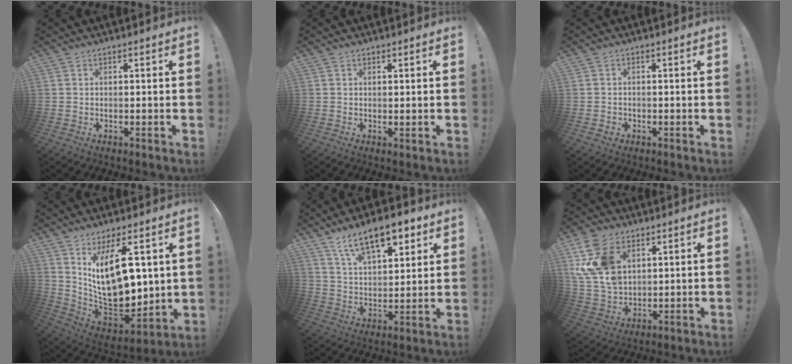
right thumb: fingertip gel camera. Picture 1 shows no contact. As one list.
[{"total": 0.8, "force": [0.7, 0.2, 0.4], "torque": [0.000, -0.003, 0.011]}, {"total": 1.6, "force": [-0.6, 1.4, 0.6], "torque": [-0.009, 0.001, -0.011]}, {"total": 21.9, "force": [6.8, 11.3, 17.5], "torque": [-0.312, -0.052, 0.124]}, {"total": 15.0, "force": [9.5, 6.4, 9.7], "torque": [-0.162, -0.047, 0.167]}, {"total": 15.7, "force": [6.0, 10.8, 9.7], "torque": [-0.207, -0.024, 0.118]}]